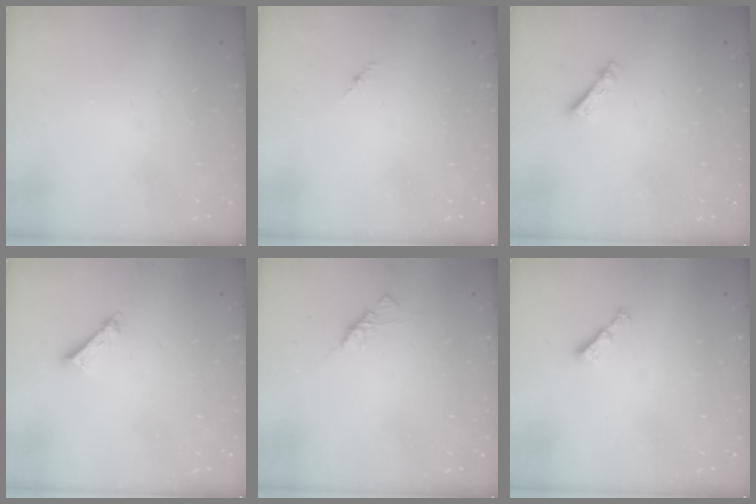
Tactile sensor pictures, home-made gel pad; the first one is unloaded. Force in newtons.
{"total": 1.2, "press": 1.1, "slide": 0.6}
{"total": 2.7, "press": 2.7, "slide": 0.4}
{"total": 3.6, "press": 3.6, "slide": 0.2}
{"total": 1.9, "press": 1.7, "slide": 0.6}
{"total": 2.9, "press": 2.8, "slide": 0.6}